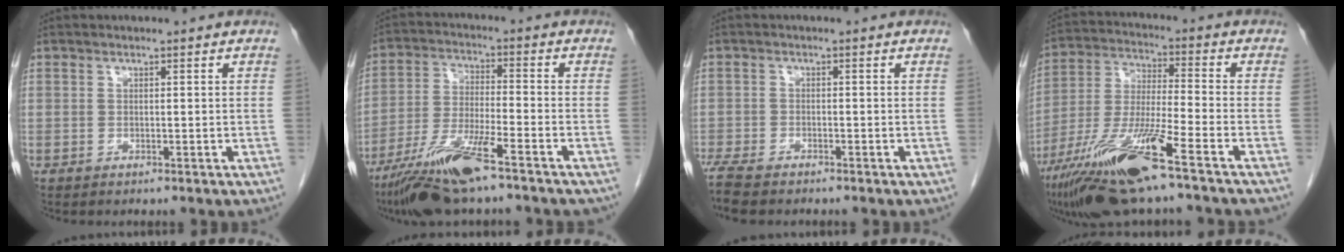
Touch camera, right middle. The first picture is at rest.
{"total": 13.4, "force": [-9.4, 2.1, 9.3], "torque": [-0.185, -0.025, -0.168]}
{"total": 6.3, "force": [-5.3, 1.5, 3.0], "torque": [-0.061, -0.017, -0.095]}
{"total": 16.6, "force": [-10.2, 0.9, 13.1], "torque": [-0.271, -0.041, -0.187]}